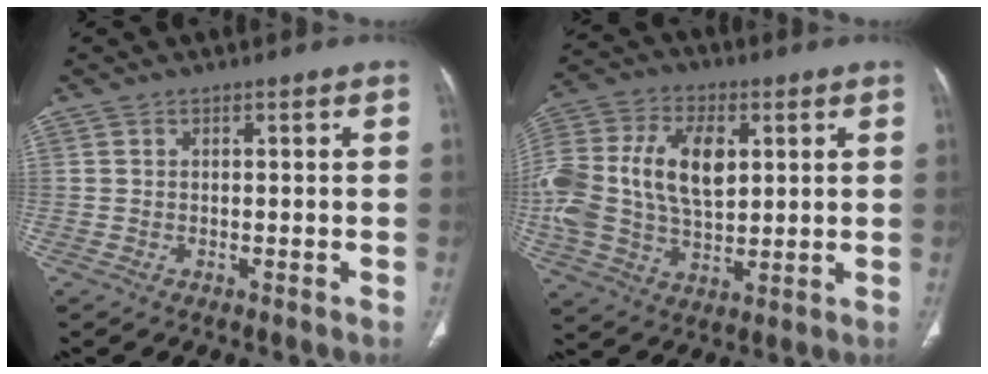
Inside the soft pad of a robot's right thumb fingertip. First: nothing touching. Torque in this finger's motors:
{"motor_torque": [2.37, 2.24, 1.85, -0.11, 0.25]}